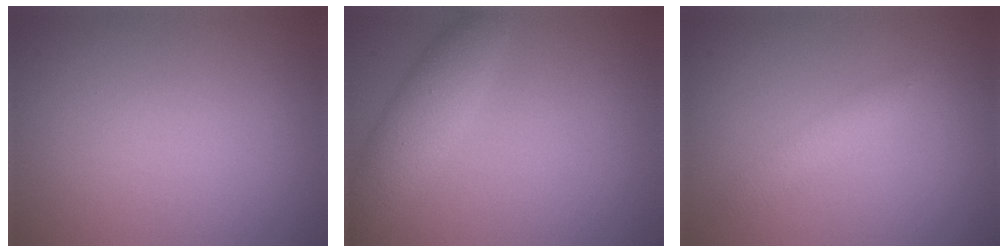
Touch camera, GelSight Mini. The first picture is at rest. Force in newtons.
{"total": 3.0, "press": 3.0, "slide": 0.2}
{"total": 1.6, "press": 1.6, "slide": 0.0}